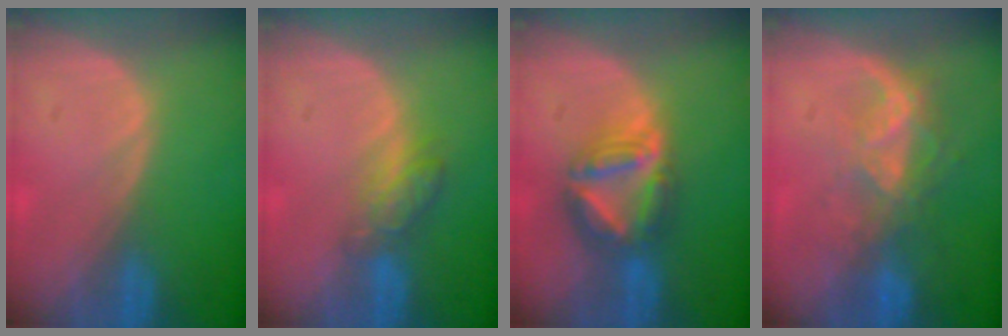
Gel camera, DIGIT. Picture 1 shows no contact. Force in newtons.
{"total": 4.1, "press": 4.1, "slide": 0.4}
{"total": 7.8, "press": 6.8, "slide": 3.8}
{"total": 6.5, "press": 5.9, "slide": 2.7}